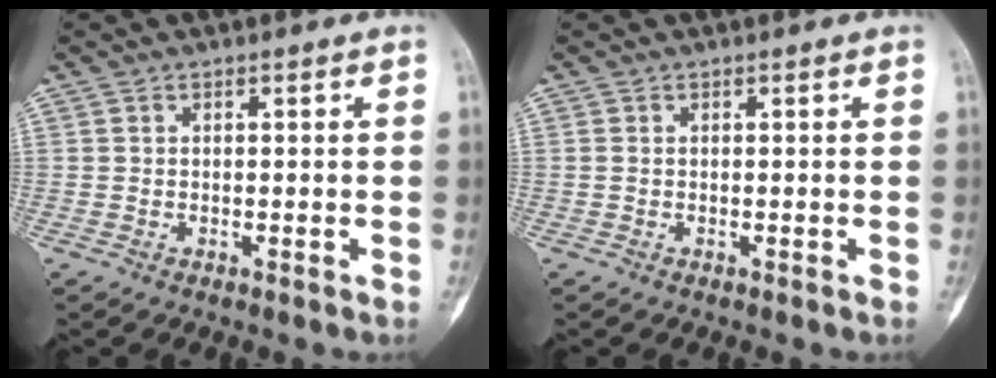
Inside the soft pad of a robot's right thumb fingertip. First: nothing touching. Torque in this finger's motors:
{"motor_torque": [2.49, 2.52, 0.03, 0.01, 0.00]}